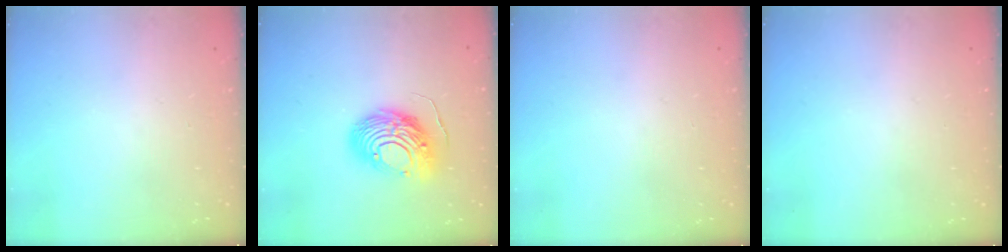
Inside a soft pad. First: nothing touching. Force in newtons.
{"total": 12.4, "press": 12.3, "slide": 1.1}
{"total": 0.0}
{"total": 0.0}